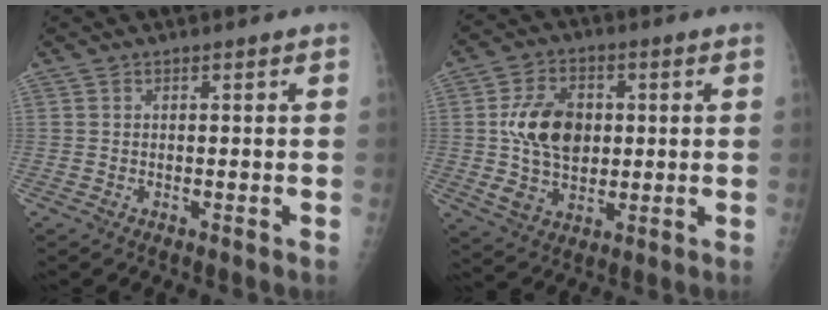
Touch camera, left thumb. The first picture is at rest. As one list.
[{"total": 12.4, "force": [1.3, 8.7, 8.8], "torque": [-0.130, -0.003, 0.027]}]